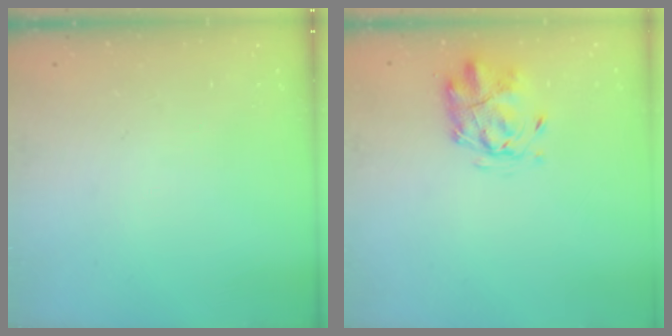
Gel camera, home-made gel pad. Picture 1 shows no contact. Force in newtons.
{"total": 2.3, "press": 2.2, "slide": 0.6}